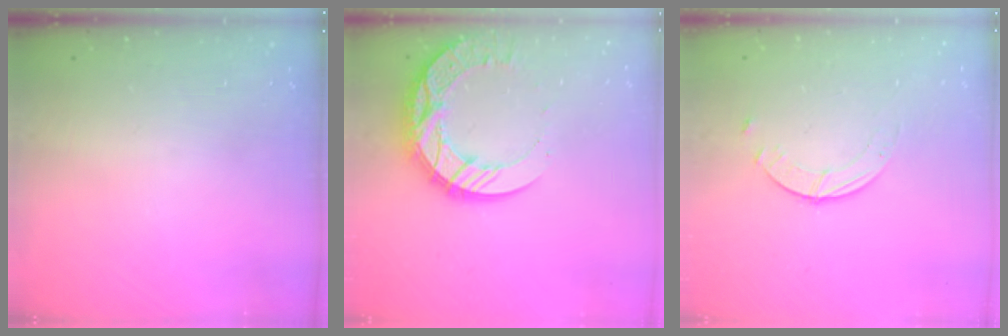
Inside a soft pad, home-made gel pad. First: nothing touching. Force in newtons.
{"total": 14.6, "press": 14.5, "slide": 1.1}
{"total": 2.5, "press": 2.5, "slide": 0.3}